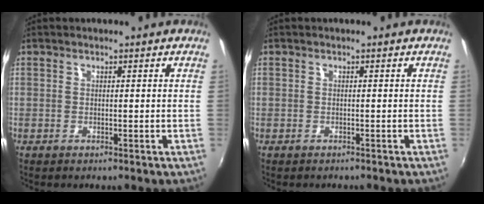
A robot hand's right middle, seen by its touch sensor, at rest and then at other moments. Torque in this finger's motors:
{"motor_torque": [0.43, -0.60, 0.04, 0.03]}